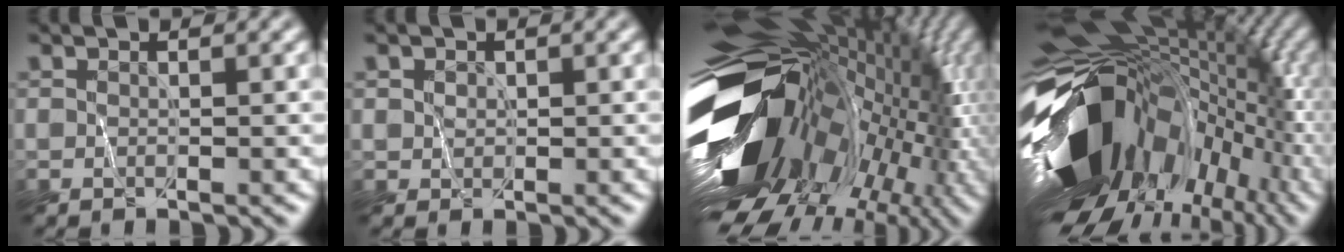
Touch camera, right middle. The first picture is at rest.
{"total": 1.0, "force": [0.7, 0.7, -0.1], "torque": [0.008, 0.000, 0.011]}
{"total": 18.0, "force": [-1.8, 11.3, 13.9], "torque": [-0.277, -0.041, -0.003]}
{"total": 17.2, "force": [-2.4, 11.8, 12.3], "torque": [-0.245, -0.022, -0.034]}